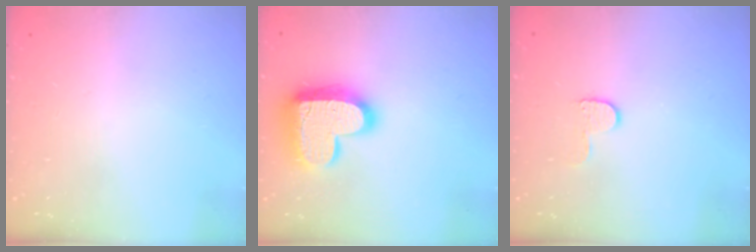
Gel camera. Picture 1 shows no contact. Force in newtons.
{"total": 18.0, "press": 17.9, "slide": 1.3}
{"total": 5.1, "press": 5.0, "slide": 0.5}